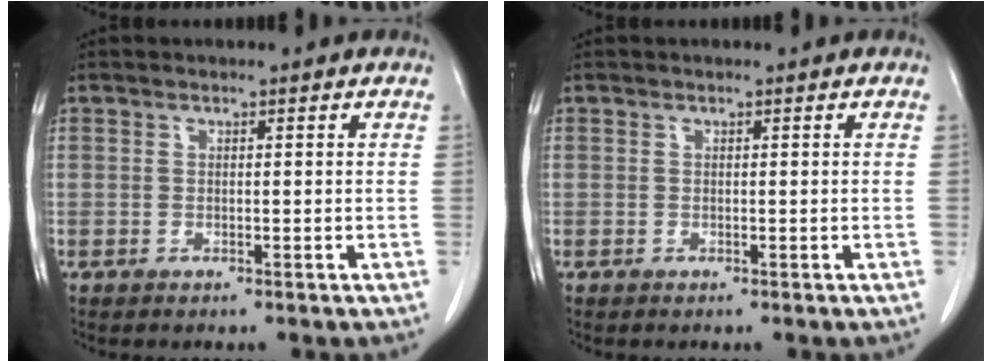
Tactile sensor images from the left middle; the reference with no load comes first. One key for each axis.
{"total": 0.0}